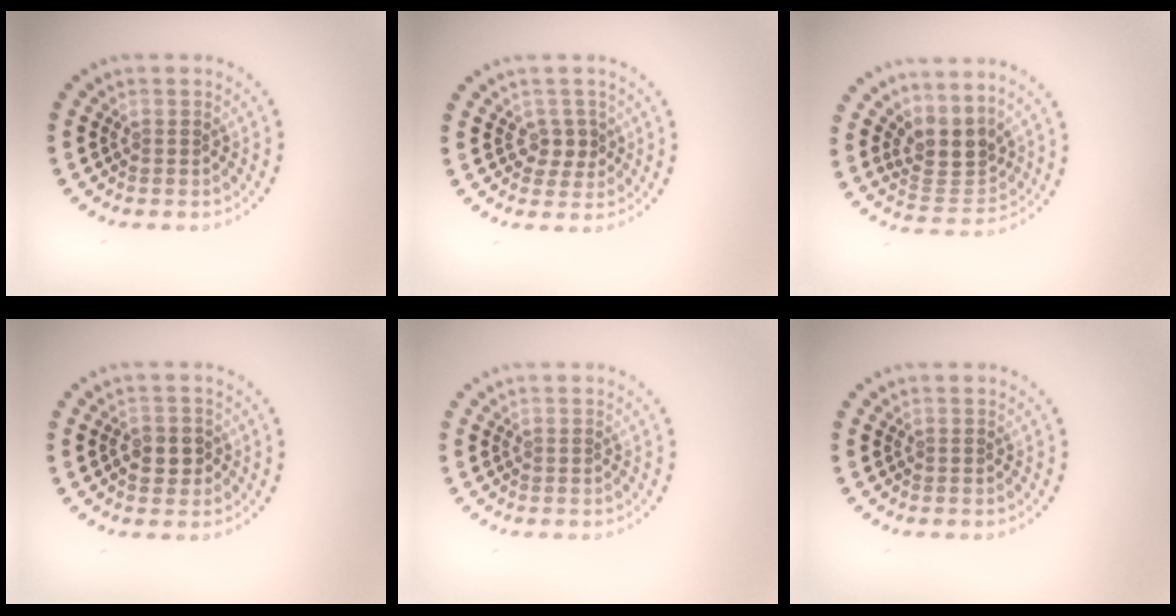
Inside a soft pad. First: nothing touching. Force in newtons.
{"total": 1.8, "press": 1.7, "slide": 0.7}
{"total": 3.5, "press": 2.7, "slide": 2.2}
{"total": 2.4, "press": 2.4, "slide": 0.4}
{"total": 0.0}
{"total": 0.0}